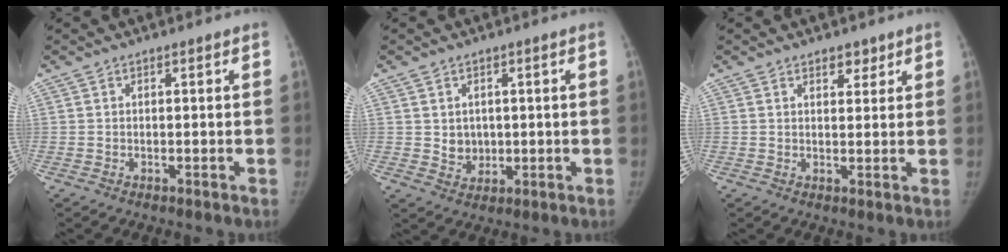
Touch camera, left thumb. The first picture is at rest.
{"total": 3.8, "force": [0.5, 3.3, 1.7], "torque": [-0.011, -0.006, 0.019]}
{"total": 2.7, "force": [1.9, 1.5, 1.2], "torque": [0.000, -0.011, 0.028]}